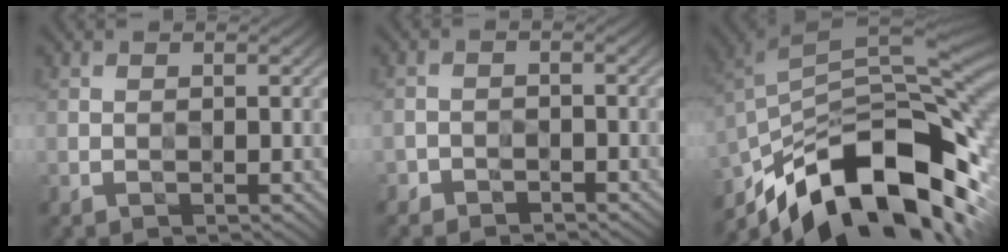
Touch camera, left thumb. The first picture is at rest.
{"total": 1.9, "force": [-1.7, 0.9, 0.0], "torque": [0.005, 0.003, -0.035]}
{"total": 17.3, "force": [-9.7, 6.8, 12.6], "torque": [-0.235, -0.004, -0.174]}